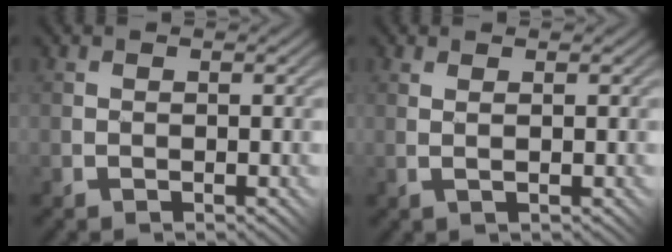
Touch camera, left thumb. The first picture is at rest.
{"total": 1.5, "force": [0.5, -0.4, 1.4], "torque": [-0.030, 0.007, 0.013]}